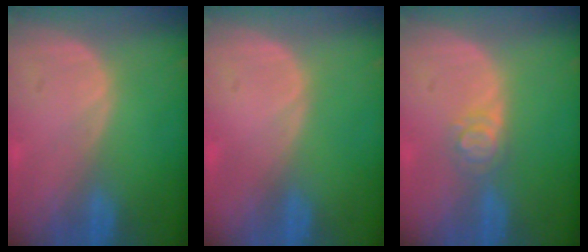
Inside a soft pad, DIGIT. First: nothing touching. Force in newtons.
{"total": 0.0}
{"total": 2.9, "press": 2.9, "slide": 0.3}